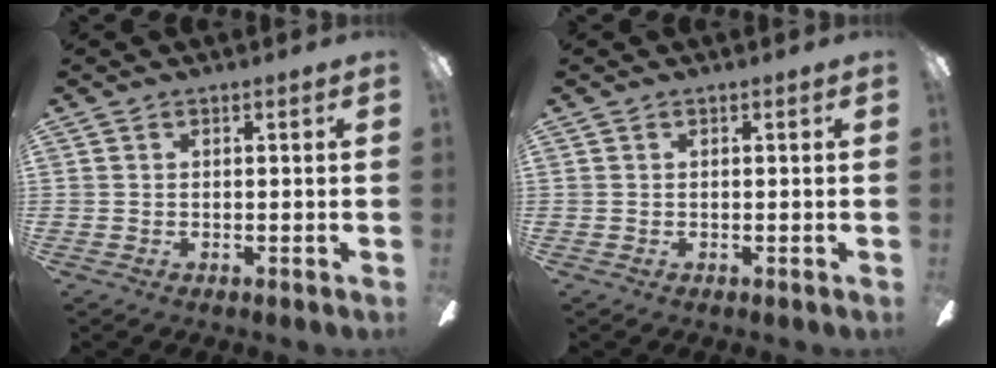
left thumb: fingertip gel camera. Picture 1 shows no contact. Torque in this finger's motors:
{"motor_torque": [0.00, 0.01, 0.00, 0.00, 0.00]}